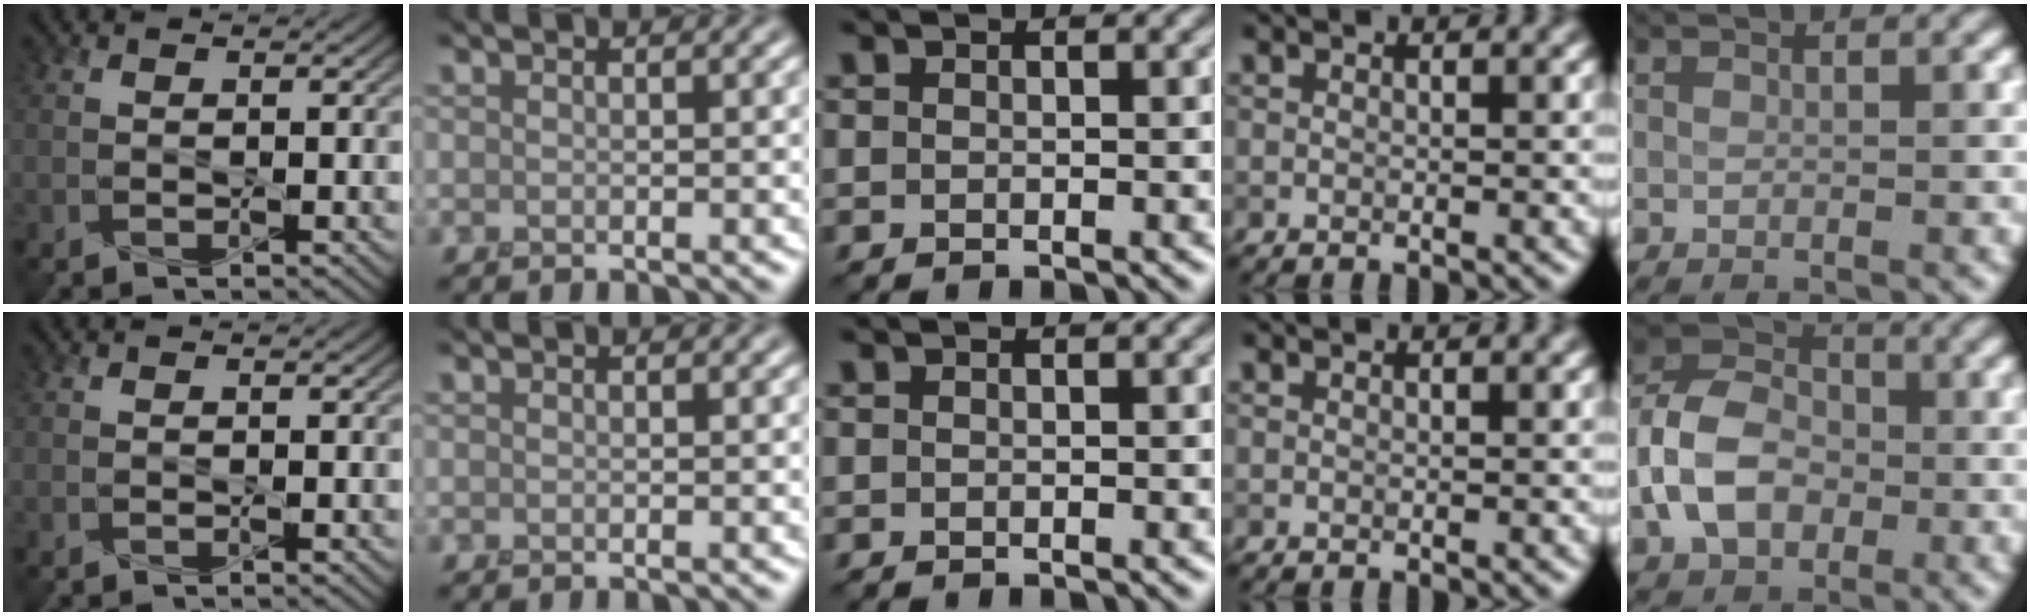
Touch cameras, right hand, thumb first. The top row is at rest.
{"little": {"total": 6.4, "force": [-1.5, 4.7, 4.1], "torque": [-0.080, 0.009, -0.040]}}